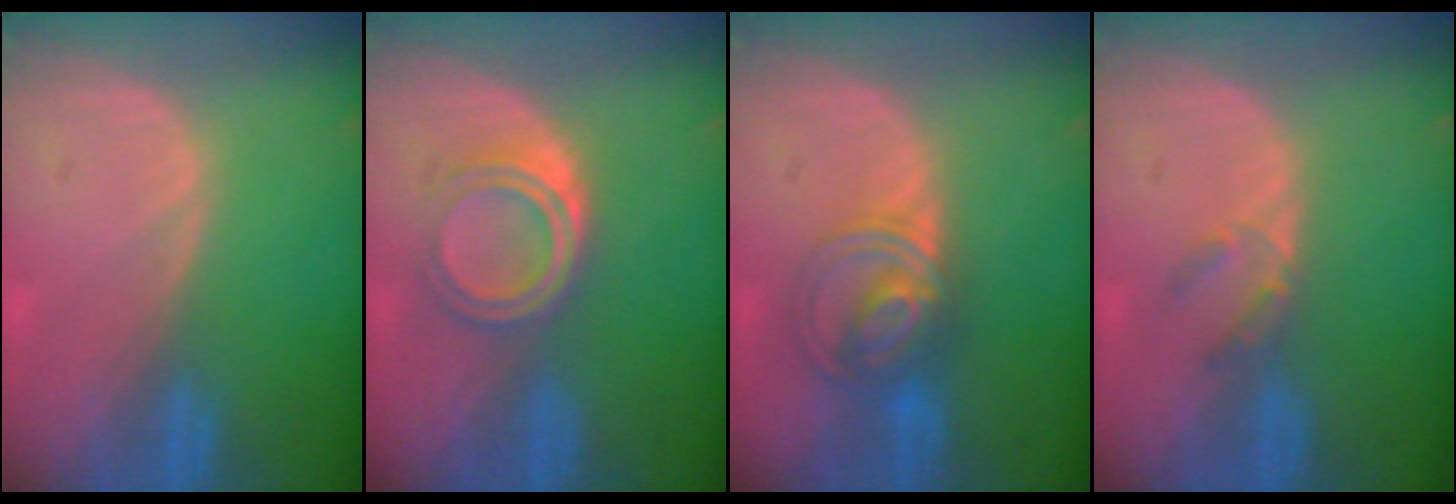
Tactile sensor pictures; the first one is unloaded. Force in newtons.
{"total": 5.1, "press": 4.5, "slide": 2.4}
{"total": 6.3, "press": 6.1, "slide": 1.4}
{"total": 2.5, "press": 2.3, "slide": 1.0}